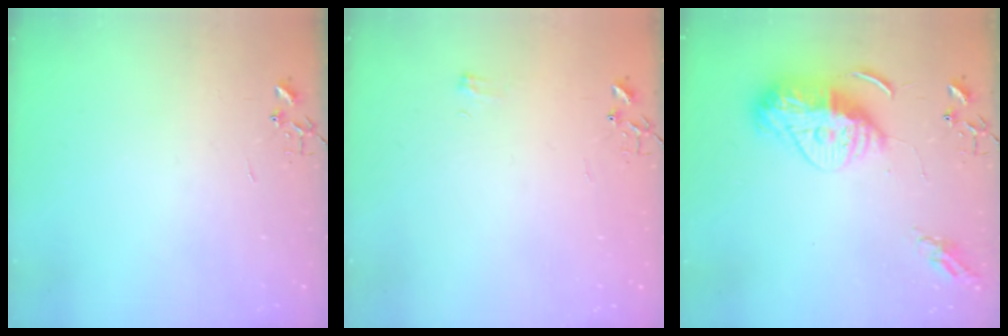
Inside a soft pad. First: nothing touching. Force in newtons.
{"total": 4.7, "press": 4.7, "slide": 0.5}
{"total": 14.4, "press": 14.3, "slide": 1.2}